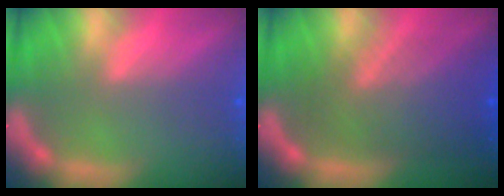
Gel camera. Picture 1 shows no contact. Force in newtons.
{"total": 8.1}